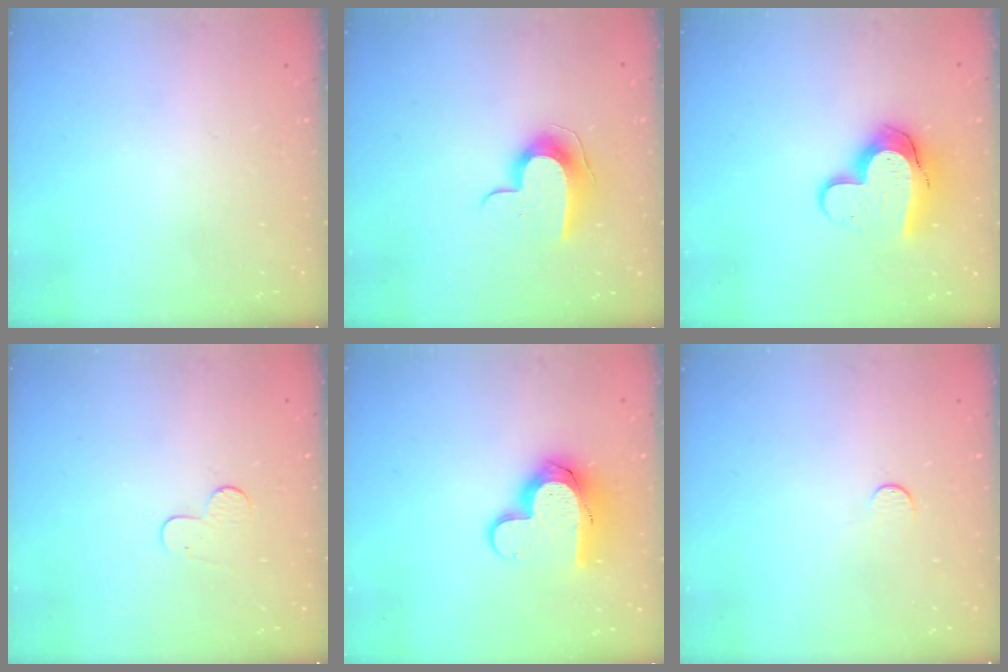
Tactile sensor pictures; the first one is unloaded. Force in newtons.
{"total": 9.5, "press": 9.5, "slide": 0.4}
{"total": 13.3, "press": 13.3, "slide": 1.1}
{"total": 4.9, "press": 4.8, "slide": 0.5}
{"total": 12.2, "press": 12.2, "slide": 1.0}
{"total": 3.3, "press": 3.2, "slide": 0.3}